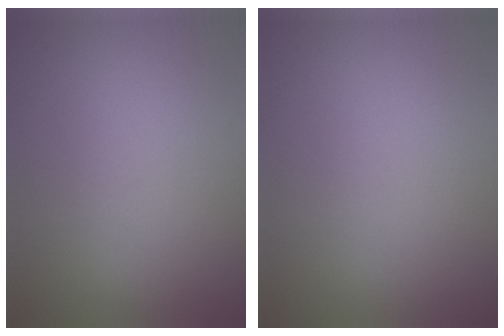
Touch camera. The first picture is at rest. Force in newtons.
{"total": 0.0}